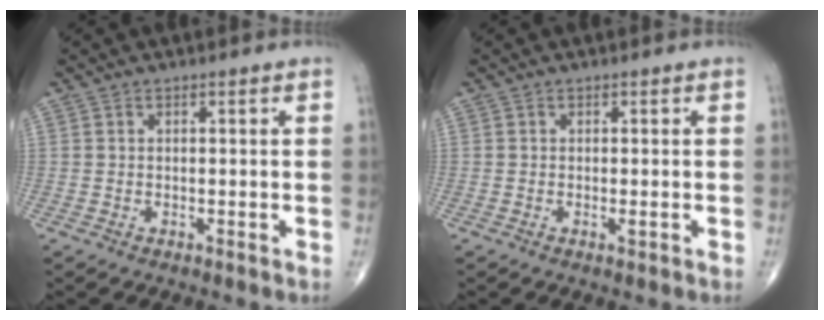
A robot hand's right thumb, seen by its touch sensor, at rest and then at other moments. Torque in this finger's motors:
{"motor_torque": [3.28, 1.73, 0.93, -0.23, 0.34]}